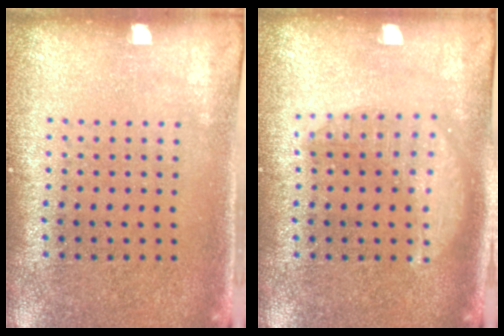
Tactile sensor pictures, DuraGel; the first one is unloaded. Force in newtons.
{"total": 1.4, "press": 1.4, "slide": 0.1}